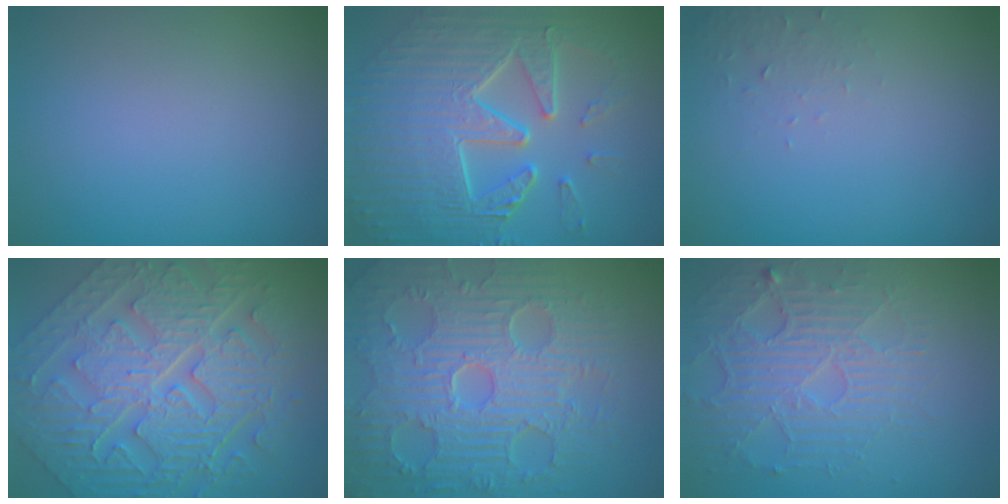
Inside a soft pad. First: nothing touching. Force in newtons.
{"total": 9.7, "press": 6.6, "slide": 7.1}
{"total": 1.2, "press": 1.2, "slide": 0.1}
{"total": 11.0, "press": 7.8, "slide": 7.8}
{"total": 9.2, "press": 6.7, "slide": 6.3}
{"total": 4.7, "press": 4.1, "slide": 2.3}